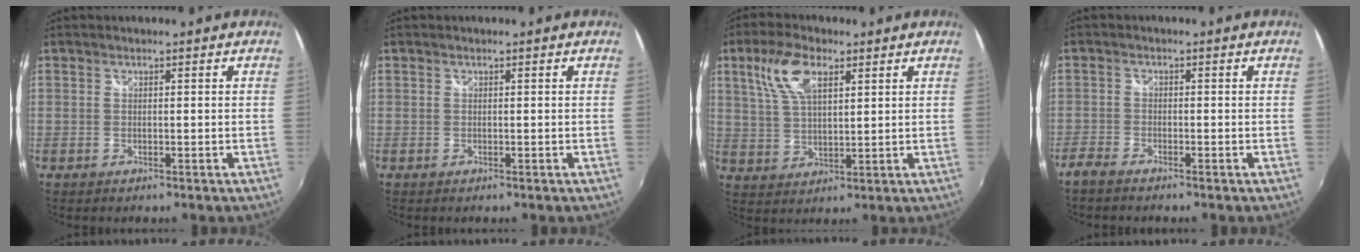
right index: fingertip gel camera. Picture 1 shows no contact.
{"total": 0.0}
{"total": 9.3, "force": [4.5, 4.1, 7.0], "torque": [-0.141, 0.017, 0.088]}
{"total": 3.0, "force": [-2.7, 0.8, 1.1], "torque": [-0.038, -0.007, -0.057]}